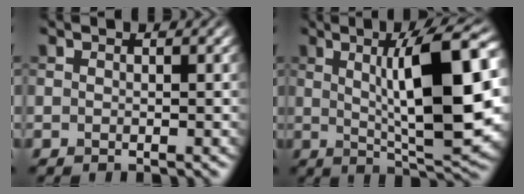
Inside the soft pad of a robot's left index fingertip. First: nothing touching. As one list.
[{"total": 12.5, "force": [1.8, 3.2, 12.0], "torque": [-0.164, 0.005, 0.030]}]